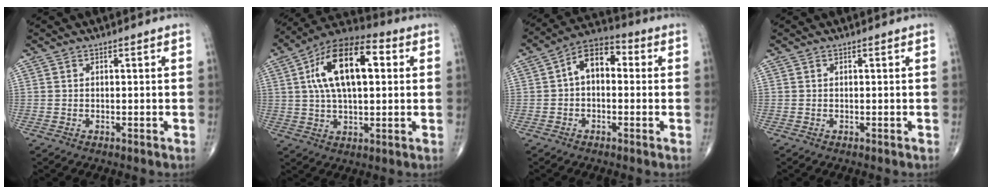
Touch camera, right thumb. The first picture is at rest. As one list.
[{"total": 17.8, "force": [3.9, 8.5, 15.1], "torque": [-0.251, 0.022, 0.060]}, {"total": 8.9, "force": [0.8, 5.6, 6.9], "torque": [-0.093, 0.032, 0.000]}, {"total": 0.0}]